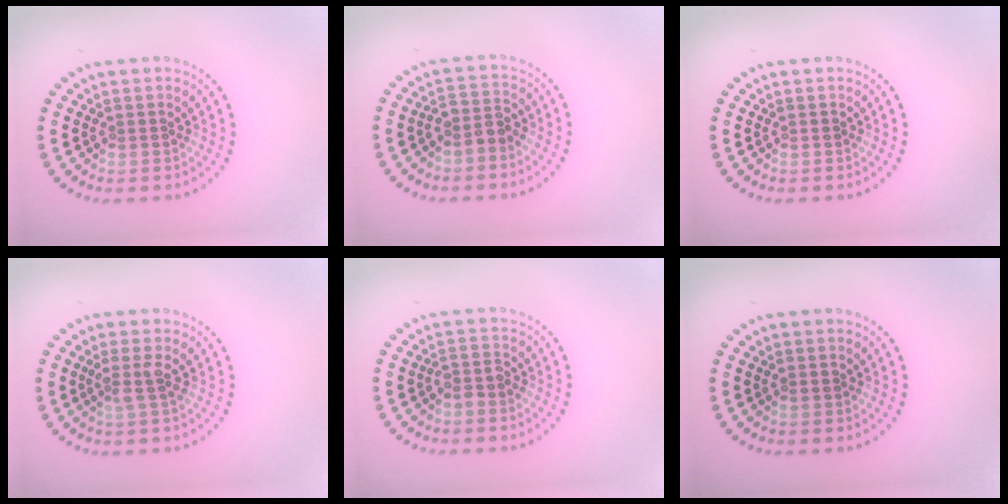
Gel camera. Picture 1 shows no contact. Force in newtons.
{"total": 2.2, "press": 1.8, "slide": 1.2}
{"total": 0.5, "press": 0.5, "slide": 0.1}
{"total": 1.7, "press": 1.2, "slide": 1.2}
{"total": 1.5, "press": 1.2, "slide": 0.8}
{"total": 0.7, "press": 0.7, "slide": 0.1}